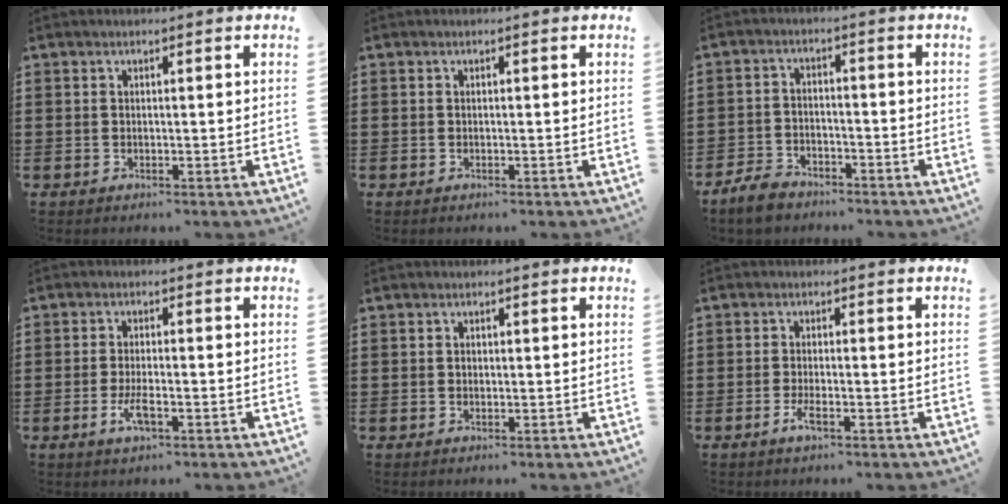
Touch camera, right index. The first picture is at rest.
{"total": 0.0}
{"total": 3.8, "force": [-3.5, 1.3, 0.7], "torque": [-0.023, 0.010, -0.072]}
{"total": 3.6, "force": [-1.5, 1.1, 3.1], "torque": [-0.065, -0.002, -0.030]}
{"total": 0.5, "force": [-0.1, 0.4, 0.3], "torque": [-0.008, 0.001, -0.001]}
{"total": 2.4, "force": [-1.2, 0.5, 2.0], "torque": [-0.047, -0.006, -0.026]}